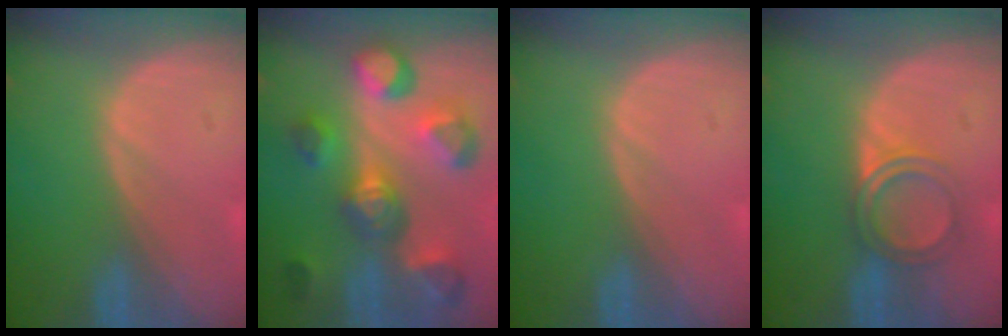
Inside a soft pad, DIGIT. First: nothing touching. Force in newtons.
{"total": 11.0, "press": 10.0, "slide": 4.6}
{"total": 0.0}
{"total": 4.2, "press": 4.0, "slide": 1.4}